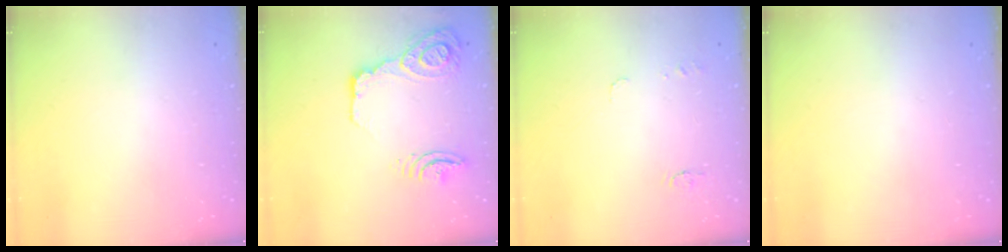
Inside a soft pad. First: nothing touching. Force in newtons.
{"total": 30.8, "press": 21.2, "slide": 22.4}
{"total": 5.2, "press": 5.1, "slide": 0.5}
{"total": 0.0}